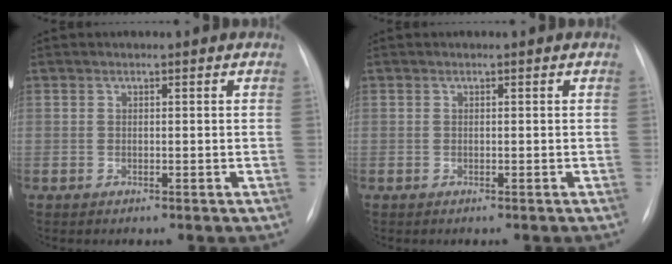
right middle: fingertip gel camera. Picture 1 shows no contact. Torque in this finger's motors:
{"motor_torque": [0.00, 0.00, 0.00, 0.00]}